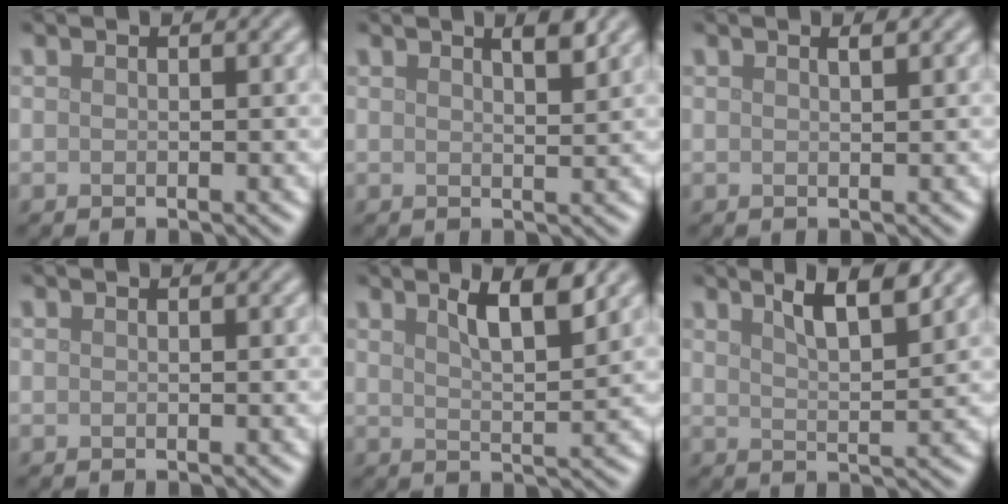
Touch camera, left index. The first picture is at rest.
{"total": 2.0, "force": [1.4, 0.4, 1.3], "torque": [-0.012, 0.004, 0.020]}
{"total": 0.7, "force": [0.5, 0.1, 0.5], "torque": [-0.008, 0.000, 0.008]}
{"total": 0.0}
{"total": 4.4, "force": [2.6, 0.9, 3.4], "torque": [-0.049, 0.003, 0.043]}
{"total": 4.5, "force": [3.0, 1.0, 3.2], "torque": [-0.046, 0.009, 0.048]}